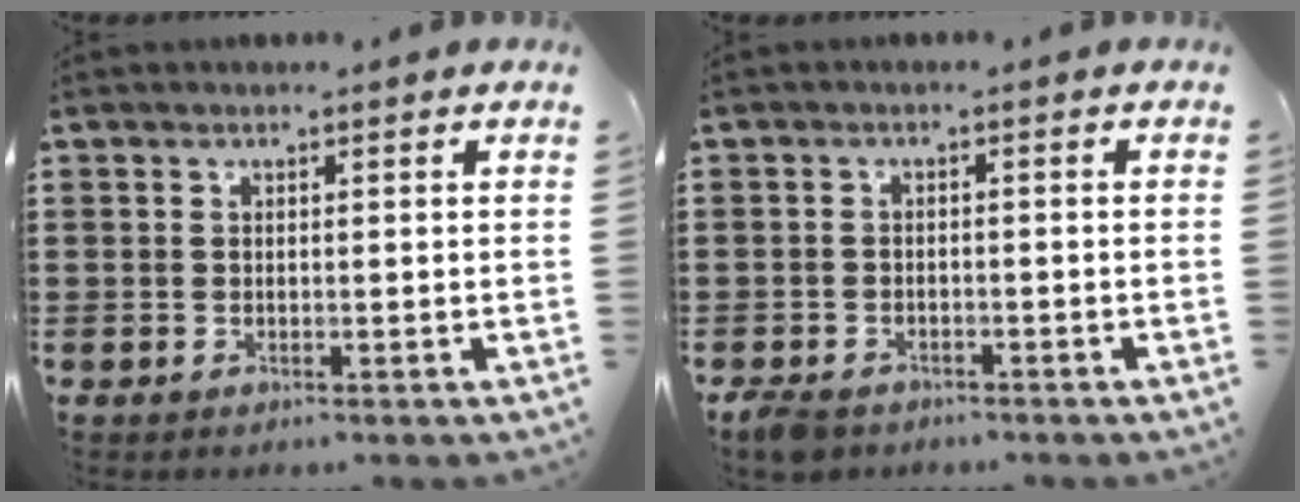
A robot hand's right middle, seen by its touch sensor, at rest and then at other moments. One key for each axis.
{"total": 2.1, "fx": -1.8, "fy": 0.9, "fz": 0.4, "tx": -0.019, "ty": 0.001, "tz": -0.041}